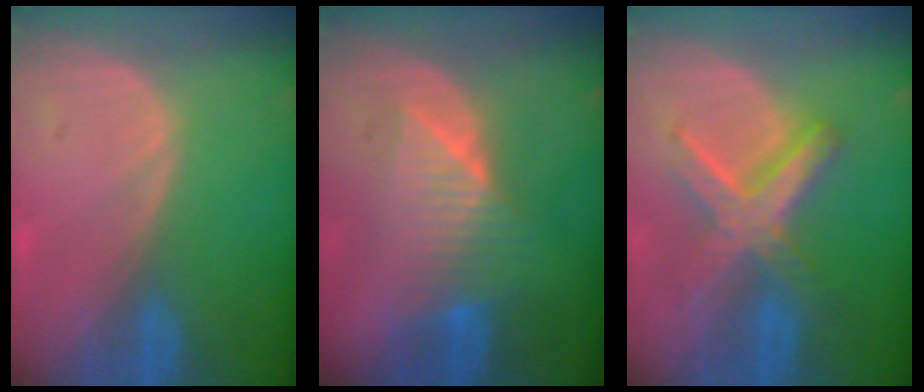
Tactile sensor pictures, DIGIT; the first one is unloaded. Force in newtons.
{"total": 6.7, "press": 6.7, "slide": 0.6}
{"total": 7.7, "press": 7.7, "slide": 0.7}